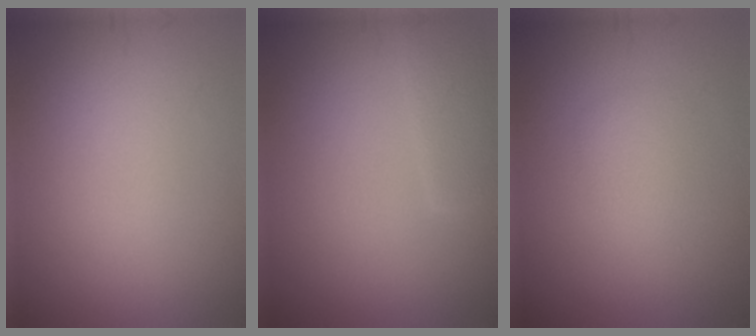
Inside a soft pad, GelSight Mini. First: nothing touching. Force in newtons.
{"total": 2.5, "press": 2.5, "slide": 0.3}
{"total": 1.8, "press": 1.8, "slide": 0.0}